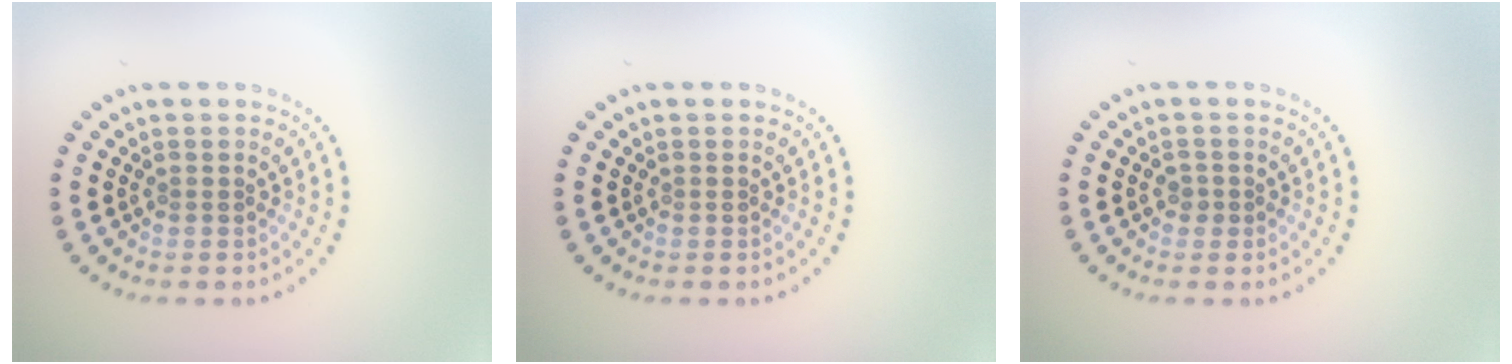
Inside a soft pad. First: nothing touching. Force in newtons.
{"total": 0.0}
{"total": 0.7, "press": 0.7, "slide": 0.2}